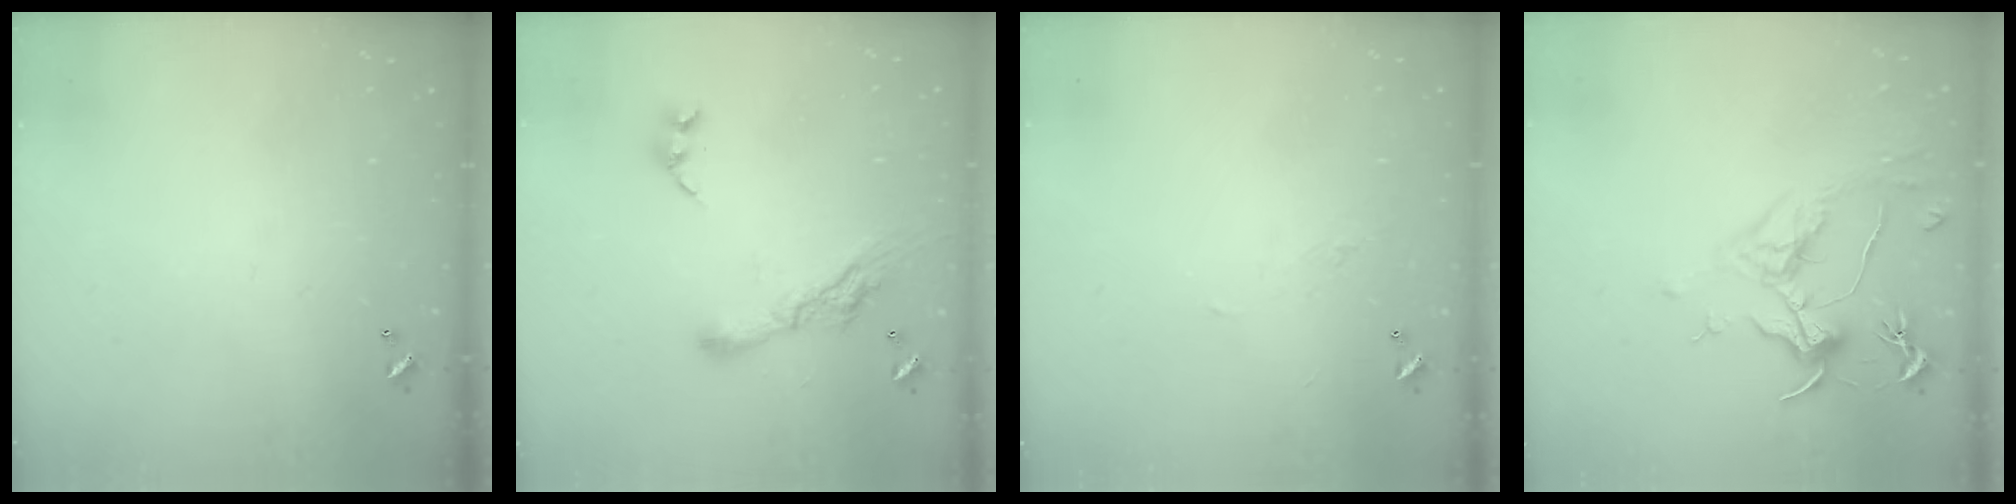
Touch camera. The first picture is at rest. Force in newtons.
{"total": 9.2, "press": 9.1, "slide": 1.0}
{"total": 2.0, "press": 1.9, "slide": 0.5}
{"total": 1.6, "press": 1.4, "slide": 0.8}